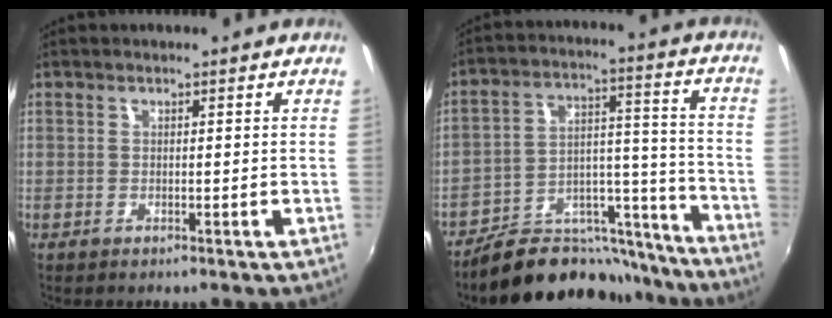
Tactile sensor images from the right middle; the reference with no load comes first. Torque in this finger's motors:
{"motor_torque": [1.10, -1.03, 0.21, 0.16]}